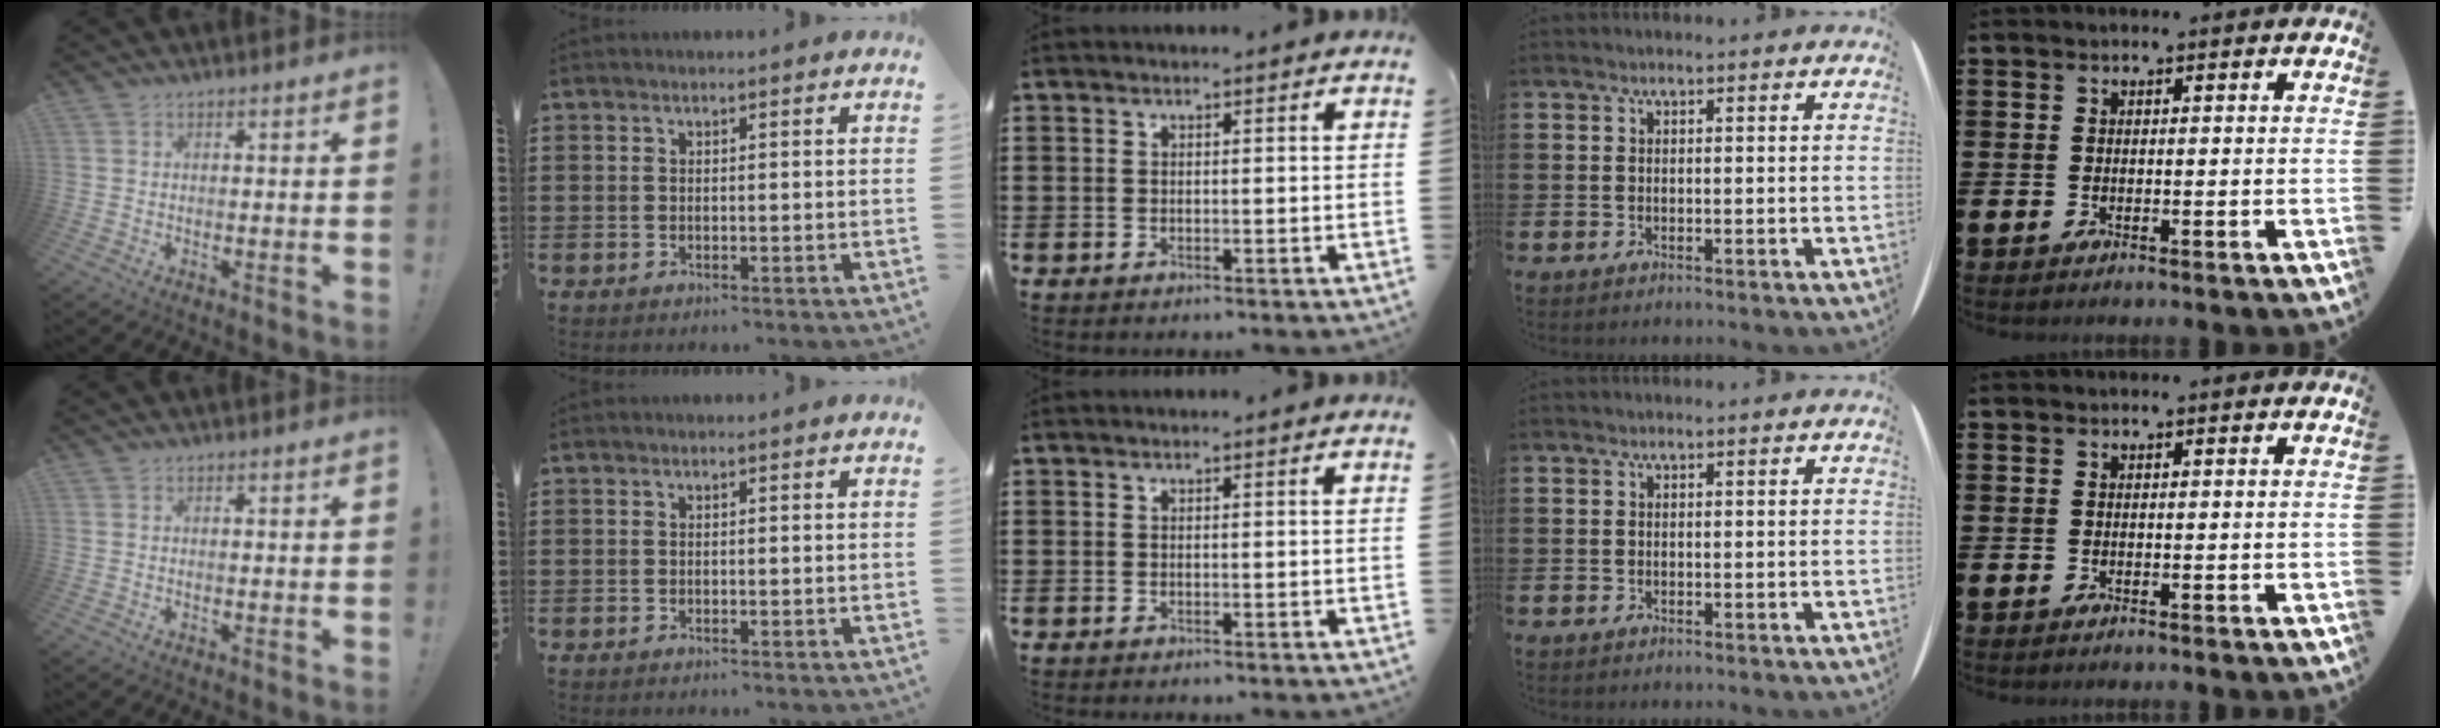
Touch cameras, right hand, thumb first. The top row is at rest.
{}